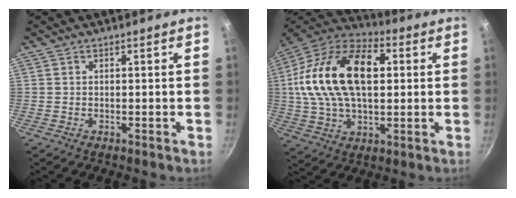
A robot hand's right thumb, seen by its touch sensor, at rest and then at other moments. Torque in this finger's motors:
{"motor_torque": [-0.02, 1.43, 0.85, -0.45, 0.36]}